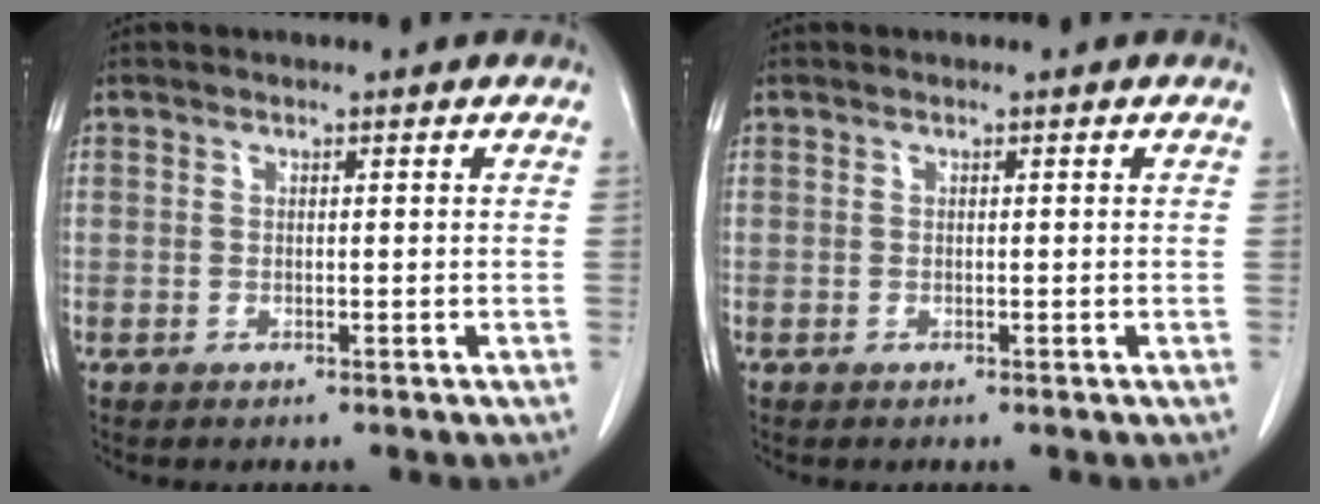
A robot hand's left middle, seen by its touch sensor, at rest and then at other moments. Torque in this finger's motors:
{"motor_torque": [0.00, 0.00, -0.02, 0.00]}